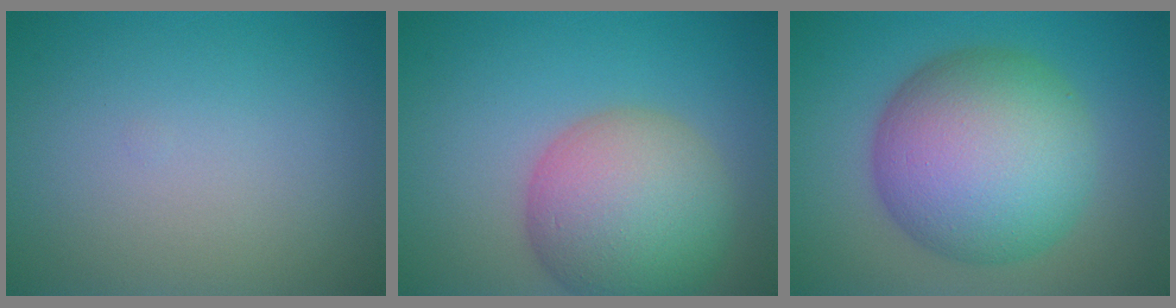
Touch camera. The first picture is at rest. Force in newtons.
{"total": 9.0, "press": 9.0, "slide": 0.5}
{"total": 12.3, "press": 12.3, "slide": 0.3}